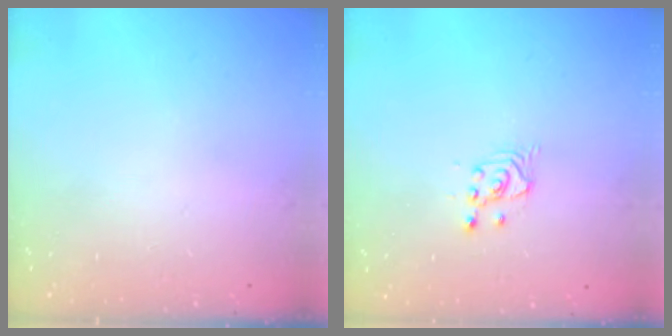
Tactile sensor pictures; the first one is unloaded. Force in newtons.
{"total": 2.6, "press": 2.5, "slide": 0.3}